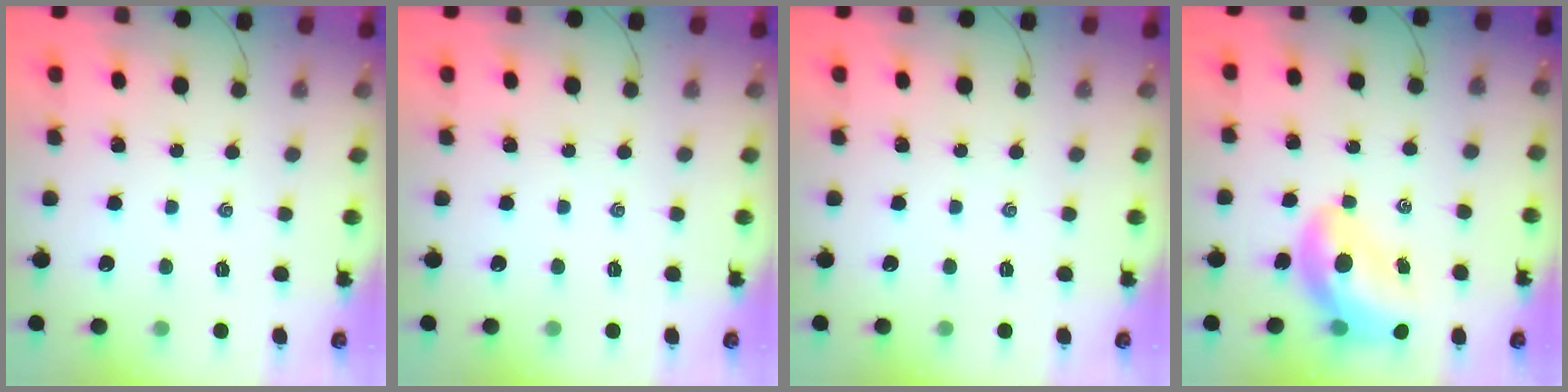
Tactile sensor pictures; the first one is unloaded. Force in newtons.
{"total": 0.0}
{"total": 0.0}
{"total": 12.1, "press": 11.6, "slide": 3.3}